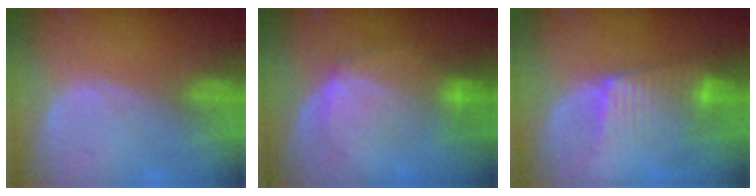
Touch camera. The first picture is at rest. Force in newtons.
{"total": 7.3, "press": 7.2, "slide": 1.4}
{"total": 6.6, "press": 6.2, "slide": 2.4}